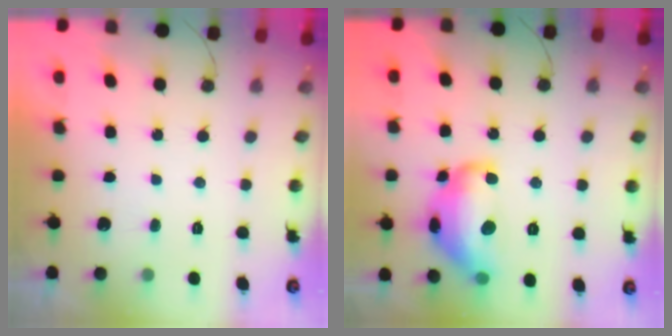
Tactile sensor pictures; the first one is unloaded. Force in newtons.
{"total": 16.7, "press": 16.7, "slide": 0.9}